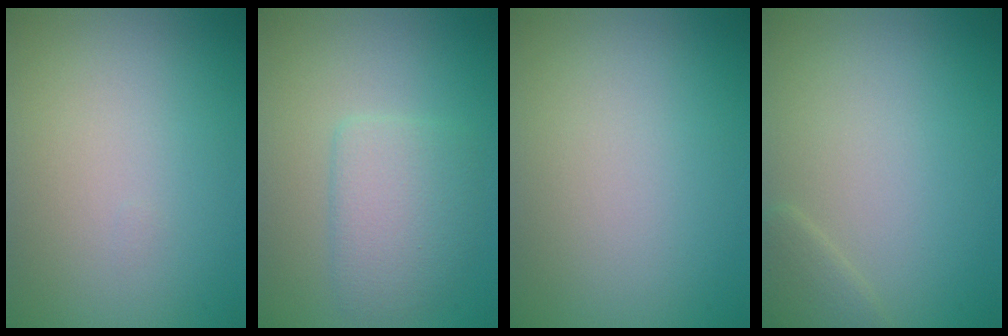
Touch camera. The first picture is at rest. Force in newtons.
{"total": 3.5, "press": 3.5, "slide": 0.1}
{"total": 0.0}
{"total": 1.5, "press": 1.5, "slide": 0.1}